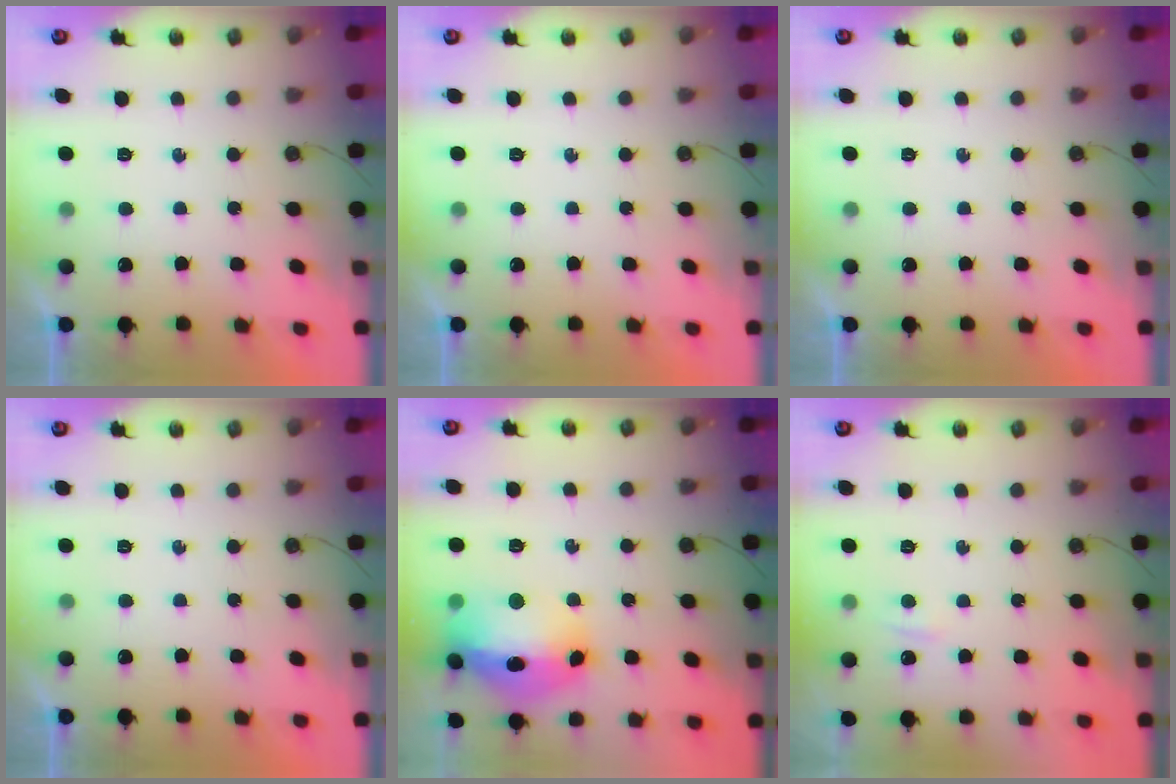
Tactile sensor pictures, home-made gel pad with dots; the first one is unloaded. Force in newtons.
{"total": 0.0}
{"total": 0.0}
{"total": 0.0}
{"total": 18.5, "press": 18.4, "slide": 1.8}
{"total": 2.8, "press": 2.8, "slide": 0.5}